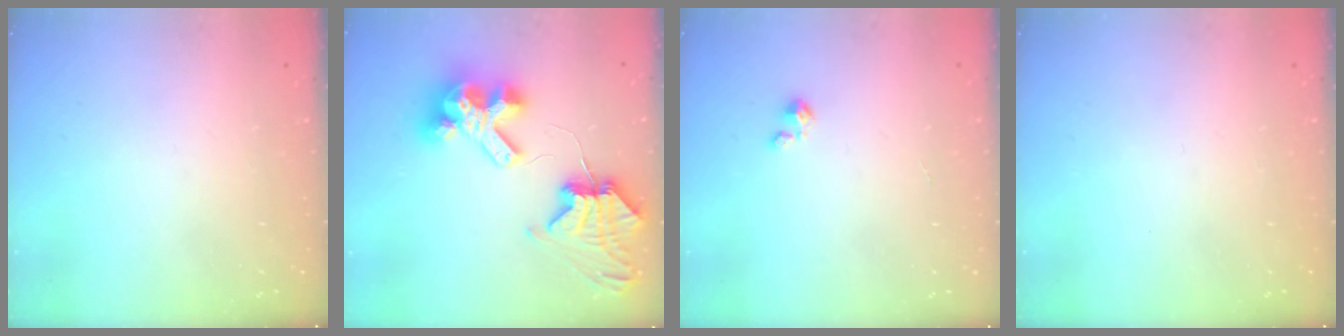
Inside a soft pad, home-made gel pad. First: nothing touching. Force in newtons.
{"total": 11.3, "press": 11.2, "slide": 1.5}
{"total": 1.5, "press": 1.5, "slide": 0.1}
{"total": 0.0}